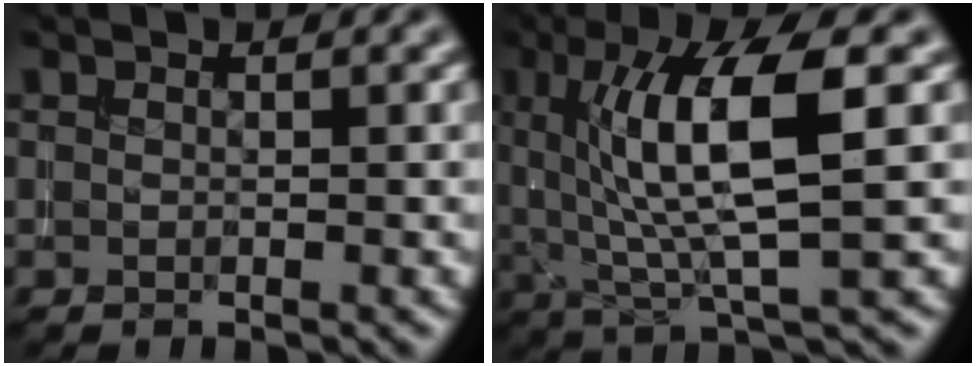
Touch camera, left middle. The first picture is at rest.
{"total": 9.5, "force": [2.0, 2.4, 9.0], "torque": [-0.154, -0.003, 0.039]}